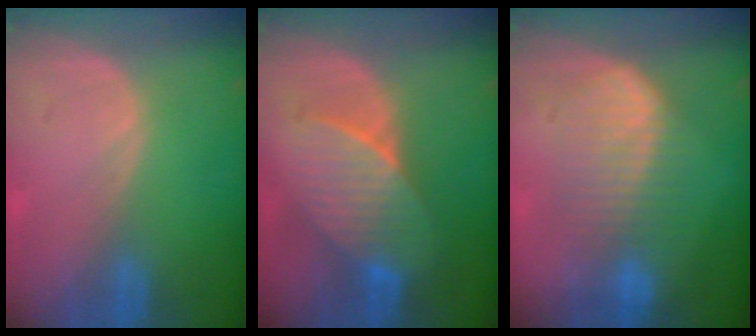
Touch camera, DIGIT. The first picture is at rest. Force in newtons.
{"total": 7.1, "press": 7.0, "slide": 1.3}
{"total": 7.3, "press": 7.3, "slide": 0.2}